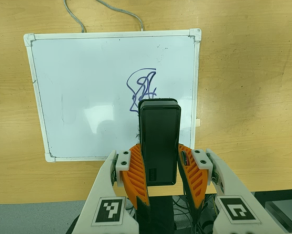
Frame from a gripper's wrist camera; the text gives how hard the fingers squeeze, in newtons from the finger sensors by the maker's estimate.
{"total": 6.4, "left": 5.6, "right": 7.2}